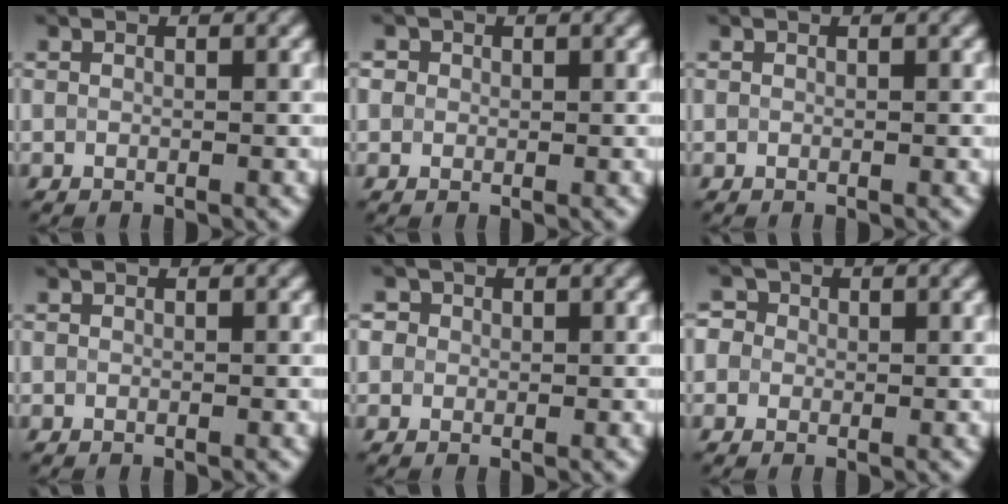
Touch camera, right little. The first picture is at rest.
{"total": 1.1, "force": [0.3, 1.0, 0.3], "torque": [0.003, -0.001, -0.001]}
{"total": 0.0}
{"total": 0.0}
{"total": 2.1, "force": [0.9, 1.8, 0.7], "torque": [-0.011, 0.006, 0.007]}
{"total": 3.0, "force": [1.2, 2.5, 1.2], "torque": [-0.005, 0.020, -0.006]}